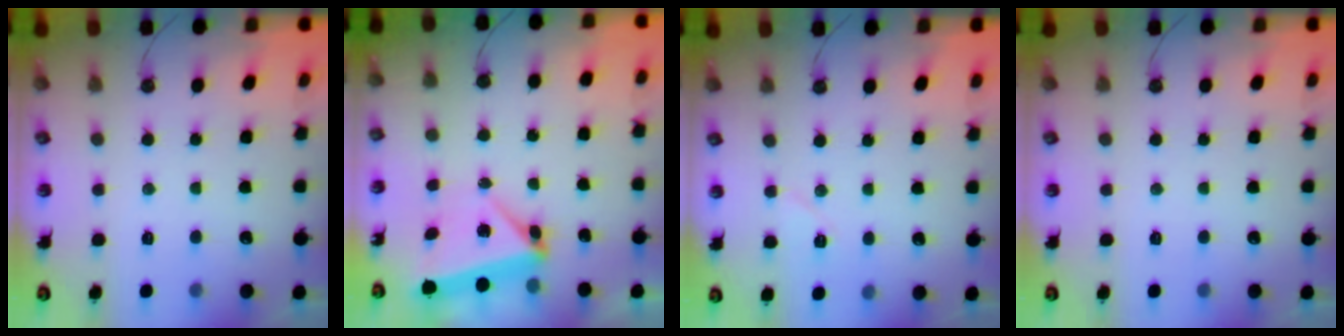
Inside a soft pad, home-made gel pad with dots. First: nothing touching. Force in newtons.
{"total": 5.5, "press": 5.5, "slide": 0.3}
{"total": 5.5, "press": 5.3, "slide": 1.7}
{"total": 0.0}